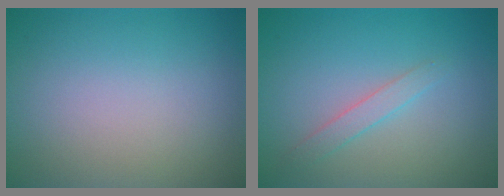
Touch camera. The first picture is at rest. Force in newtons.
{"total": 1.4, "press": 1.4, "slide": 0.0}